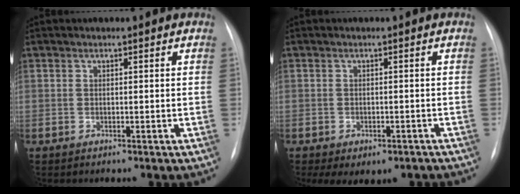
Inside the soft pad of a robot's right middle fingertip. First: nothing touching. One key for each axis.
{"total": 6.1, "fx": -4.2, "fy": 3.3, "fz": 2.9, "tx": -0.030, "ty": 0.010, "tz": -0.050}